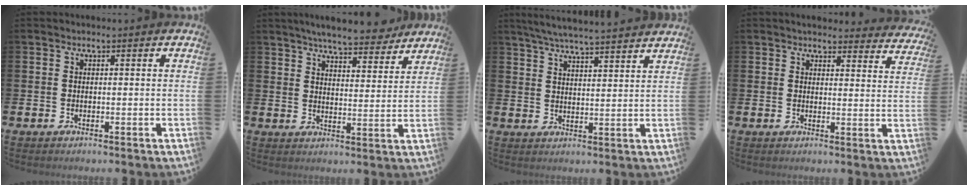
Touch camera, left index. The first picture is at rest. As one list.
[{"total": 6.9, "force": [6.5, 0.8, 2.0], "torque": [-0.044, -0.035, 0.113]}, {"total": 5.7, "force": [5.5, -0.3, 1.4], "torque": [-0.047, -0.030, 0.097]}, {"total": 3.5, "force": [3.4, 0.6, 0.1], "torque": [0.000, -0.024, 0.059]}]